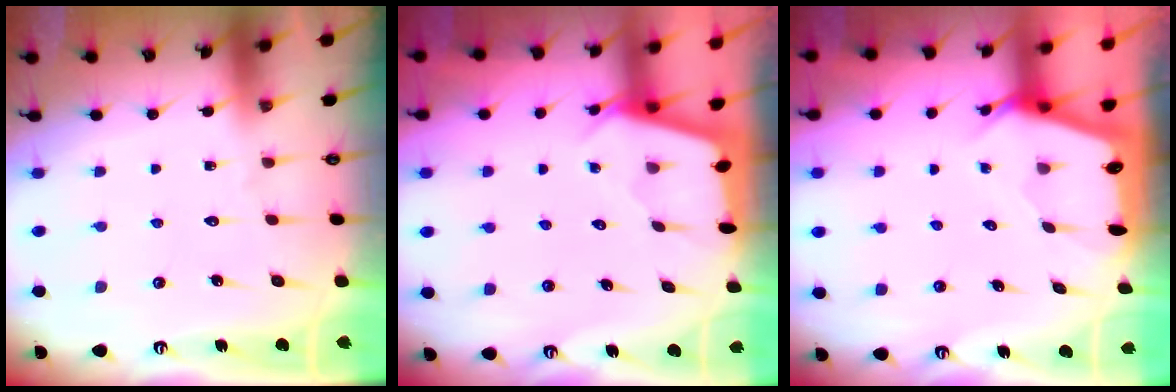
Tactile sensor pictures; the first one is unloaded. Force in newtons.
{"total": 2.5, "press": 2.5, "slide": 0.3}
{"total": 2.4, "press": 2.4, "slide": 0.3}